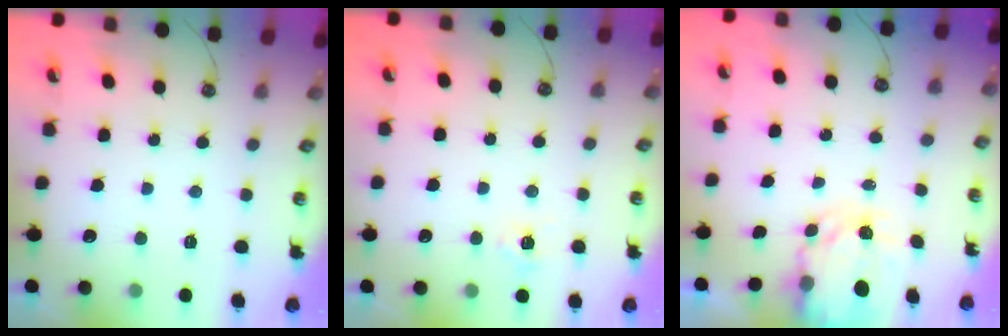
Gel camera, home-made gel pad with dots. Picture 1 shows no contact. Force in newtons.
{"total": 6.1, "press": 6.1, "slide": 0.6}
{"total": 3.9, "press": 3.9, "slide": 0.1}